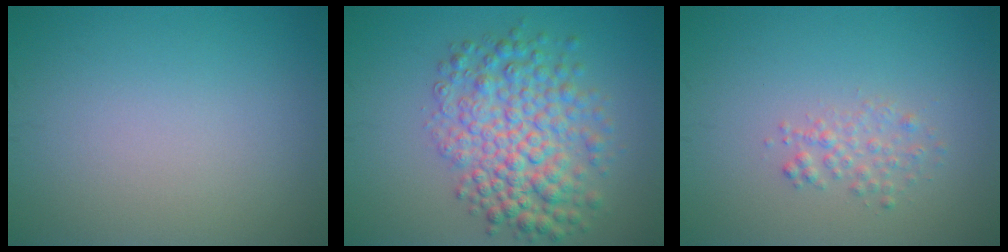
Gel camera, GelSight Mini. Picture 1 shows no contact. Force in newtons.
{"total": 6.8, "press": 6.8, "slide": 0.2}
{"total": 1.6, "press": 1.6, "slide": 0.1}